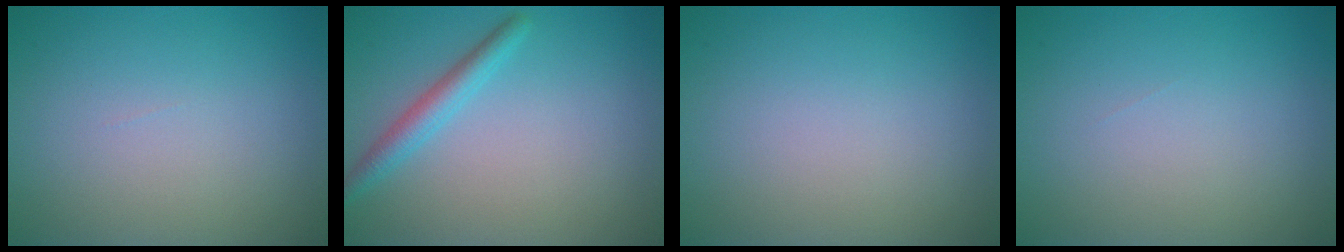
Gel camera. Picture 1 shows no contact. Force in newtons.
{"total": 2.3, "press": 2.3, "slide": 0.1}
{"total": 0.0}
{"total": 0.0}